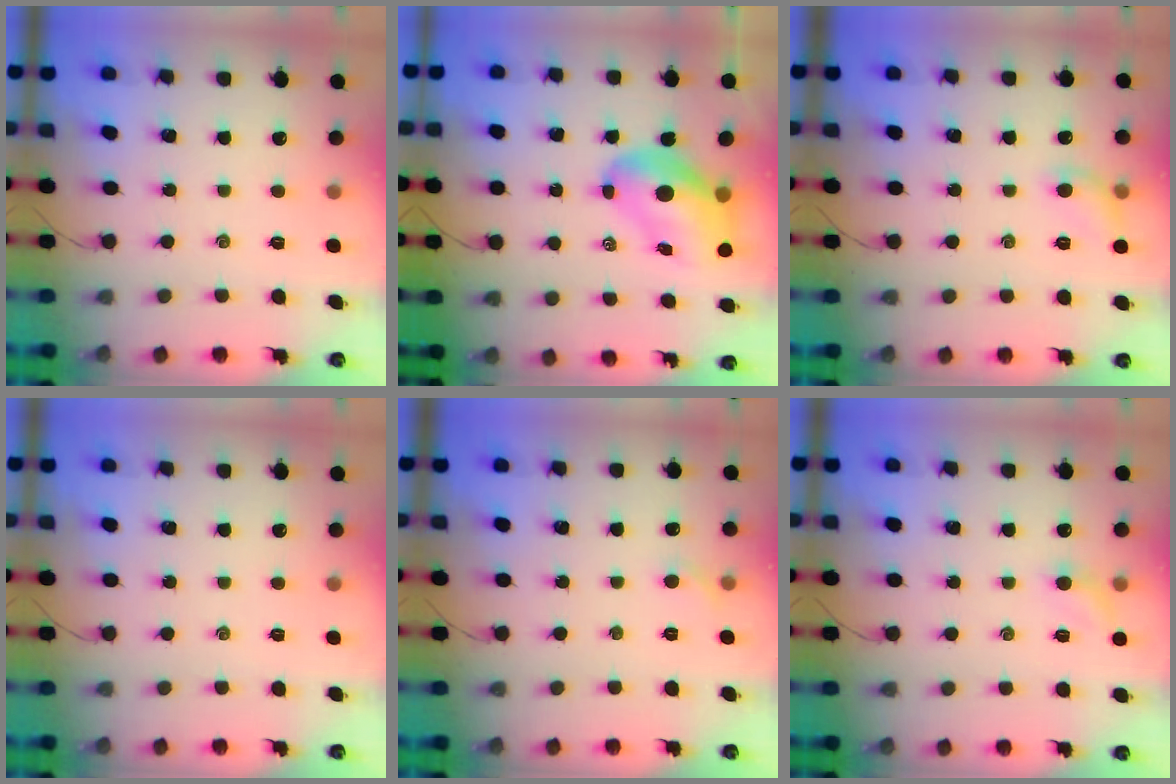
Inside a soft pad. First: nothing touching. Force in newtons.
{"total": 12.0, "press": 11.5, "slide": 3.6}
{"total": 6.4, "press": 6.3, "slide": 0.8}
{"total": 0.0}
{"total": 3.9, "press": 3.6, "slide": 1.5}
{"total": 6.1, "press": 5.9, "slide": 1.3}